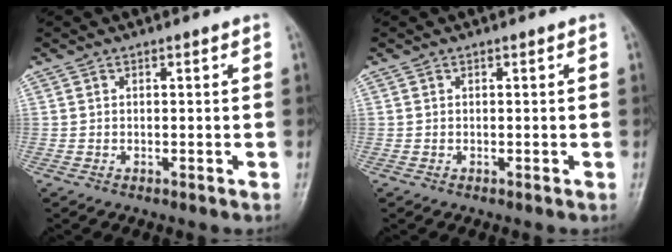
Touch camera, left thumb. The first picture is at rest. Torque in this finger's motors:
{"motor_torque": [0.00, 0.00, -0.08, 0.05, 0.00]}